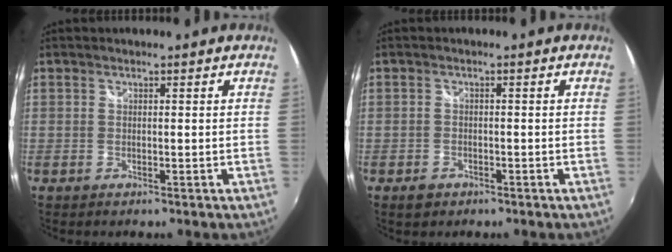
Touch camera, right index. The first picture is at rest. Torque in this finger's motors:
{"motor_torque": [0.24, -0.19, 0.10, 0.03]}